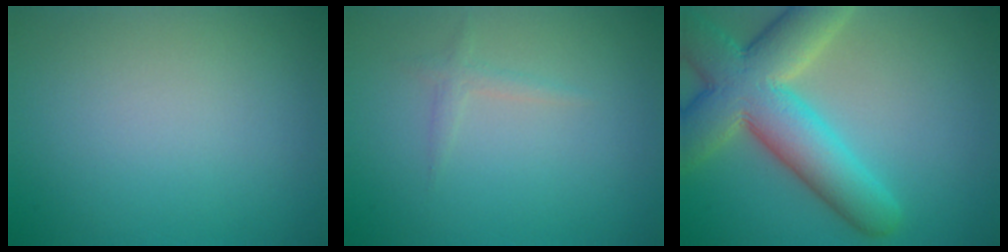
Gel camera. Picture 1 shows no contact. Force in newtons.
{"total": 1.0, "press": 1.0, "slide": 0.0}
{"total": 10.3, "press": 10.3, "slide": 0.7}